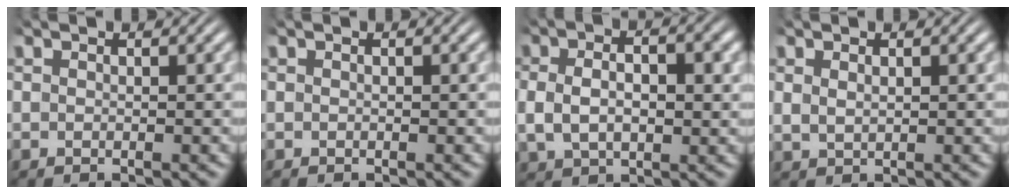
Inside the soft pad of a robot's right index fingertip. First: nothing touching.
{"total": 0.0}
{"total": 4.4, "force": [0.0, 2.8, 3.4], "torque": [-0.067, -0.003, 0.009]}
{"total": 1.0, "force": [0.6, 0.4, 0.6], "torque": [-0.016, -0.007, 0.023]}